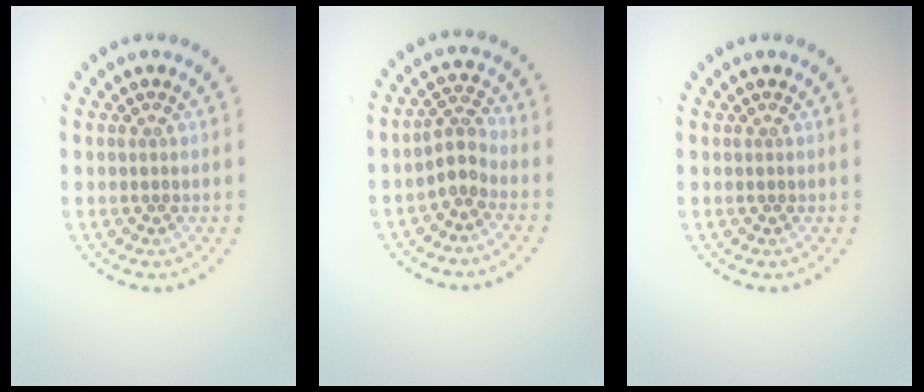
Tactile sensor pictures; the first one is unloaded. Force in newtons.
{"total": 2.1, "press": 1.6, "slide": 1.4}
{"total": 0.0}